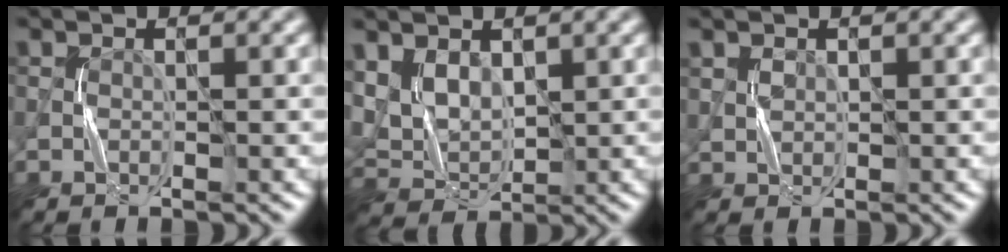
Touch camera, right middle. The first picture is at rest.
{"total": 3.0, "force": [1.7, 1.8, 1.6], "torque": [-0.037, -0.005, 0.039]}
{"total": 0.6, "force": [0.5, 0.3, -0.2], "torque": [0.008, 0.001, 0.014]}